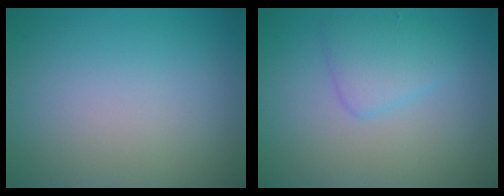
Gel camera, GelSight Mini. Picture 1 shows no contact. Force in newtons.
{"total": 2.5, "press": 2.5, "slide": 0.1}